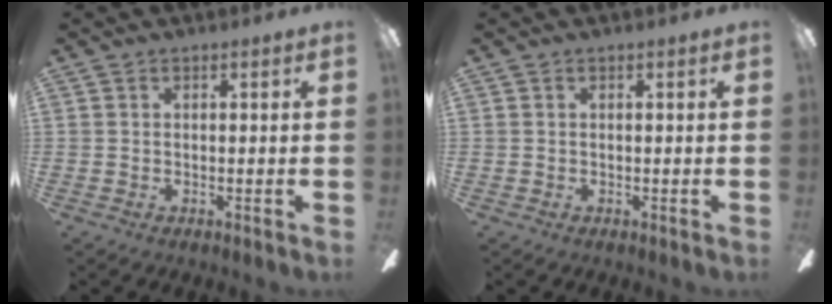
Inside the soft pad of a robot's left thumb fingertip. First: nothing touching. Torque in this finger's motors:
{"motor_torque": [0.00, 0.00, 0.00, 0.00, 0.00]}